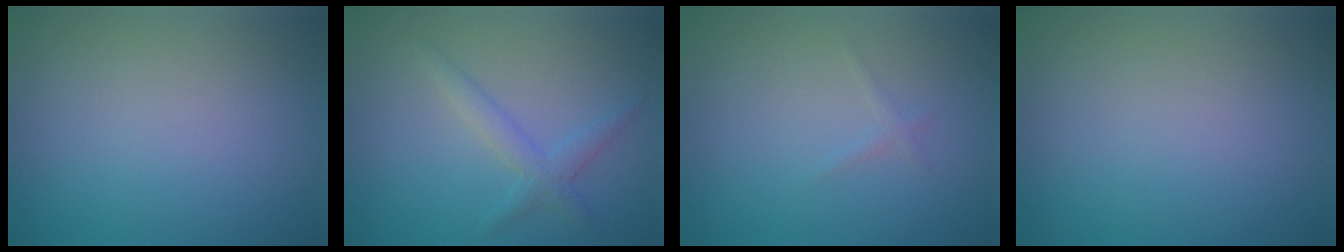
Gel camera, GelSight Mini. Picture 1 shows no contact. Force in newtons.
{"total": 2.1, "press": 2.1, "slide": 0.1}
{"total": 0.6, "press": 0.6, "slide": 0.0}
{"total": 0.0}